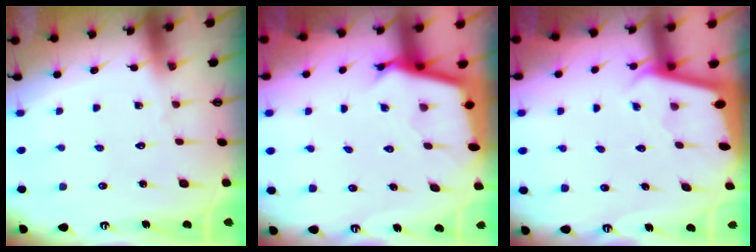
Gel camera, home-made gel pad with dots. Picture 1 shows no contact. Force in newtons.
{"total": 3.0, "press": 3.0, "slide": 0.0}
{"total": 1.9, "press": 1.9, "slide": 0.1}